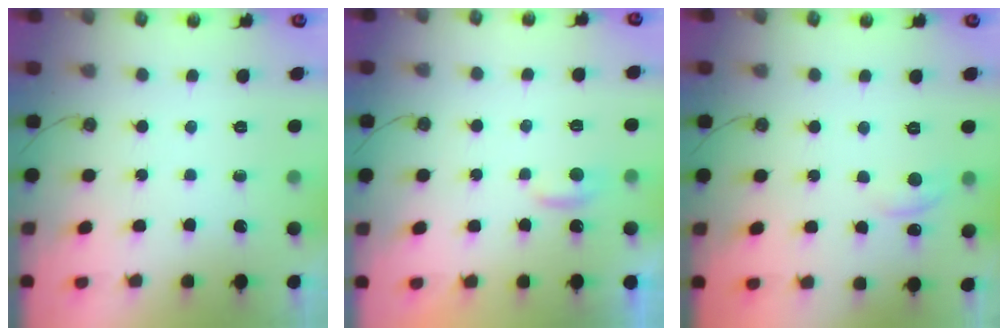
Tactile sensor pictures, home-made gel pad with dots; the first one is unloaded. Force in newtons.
{"total": 1.9, "press": 1.9, "slide": 0.4}
{"total": 1.3, "press": 1.1, "slide": 0.7}